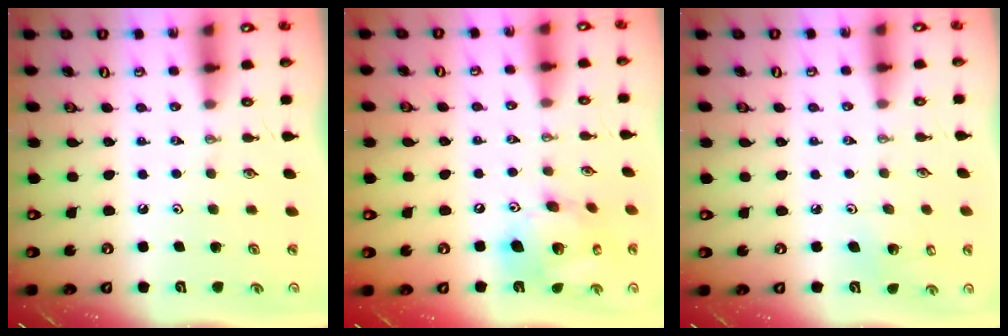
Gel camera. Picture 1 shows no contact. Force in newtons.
{"total": 17.2, "press": 16.9, "slide": 3.3}
{"total": 3.0, "press": 2.6, "slide": 1.5}